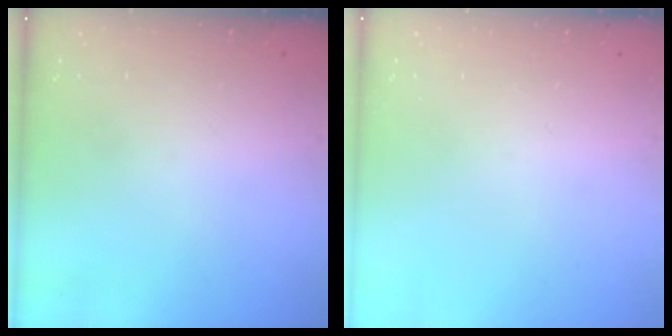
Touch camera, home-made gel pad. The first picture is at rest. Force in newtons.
{"total": 0.0}